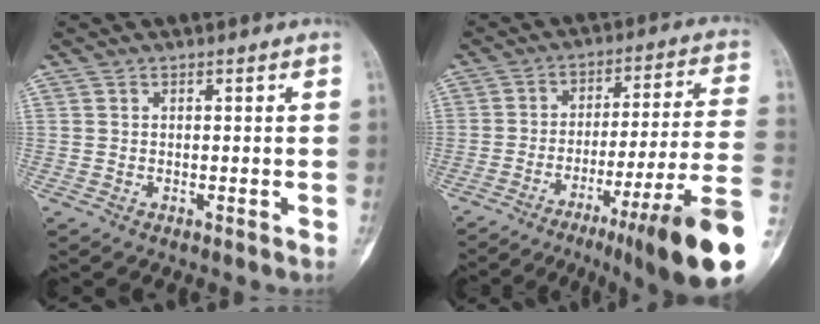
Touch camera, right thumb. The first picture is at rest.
{"total": 22.1, "force": [-11.0, 0.7, 19.2], "torque": [-0.220, 0.051, -0.165]}